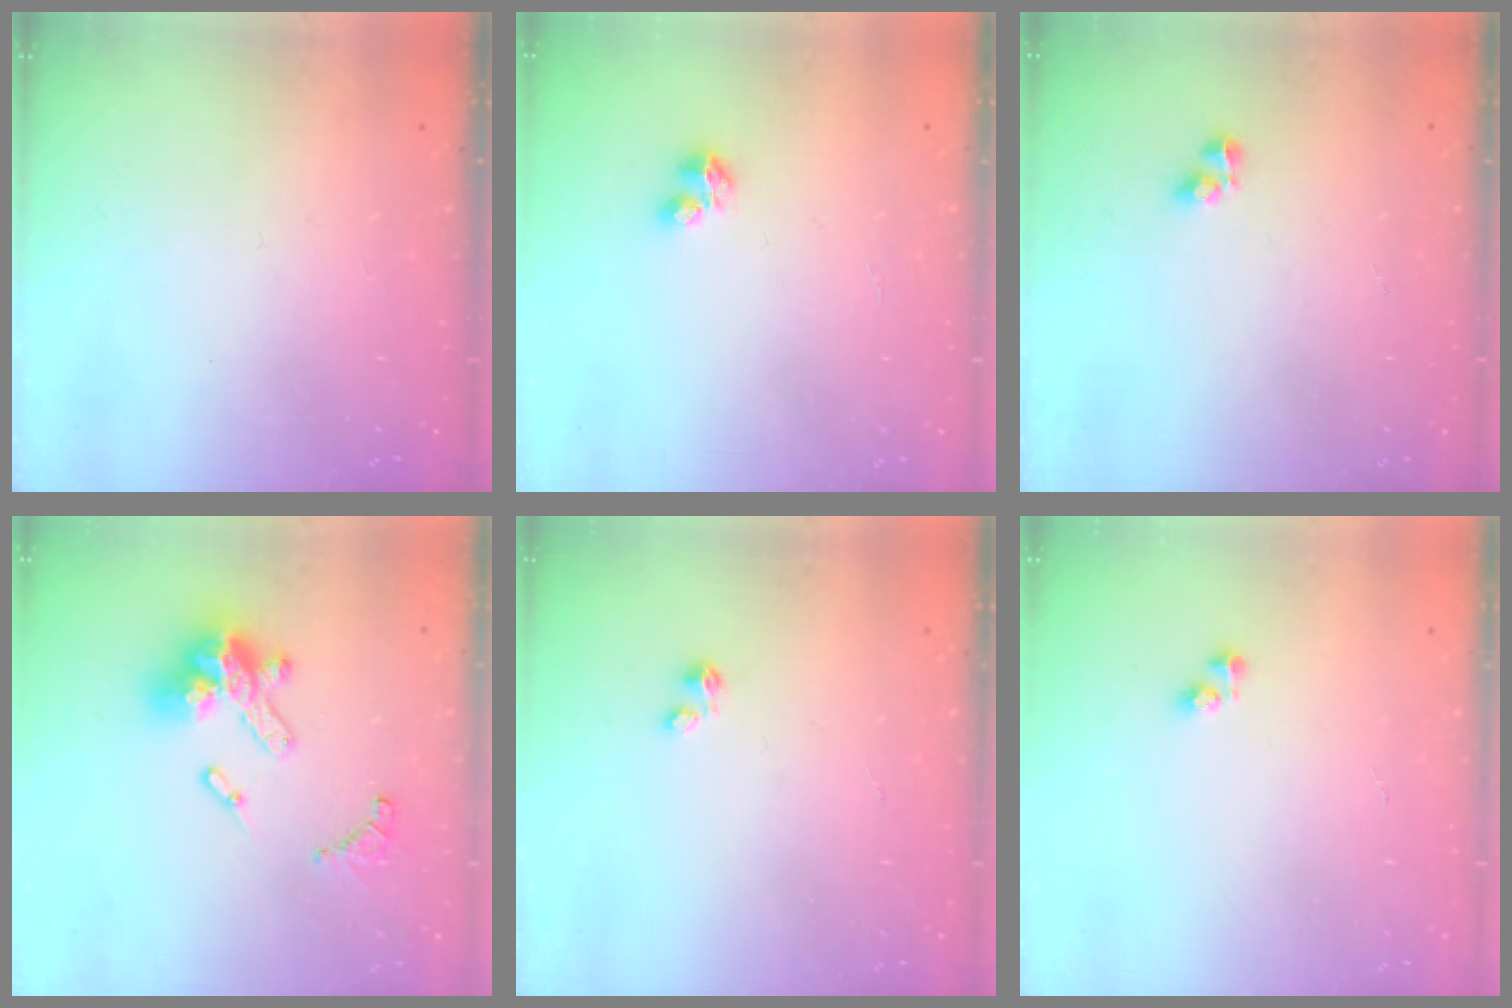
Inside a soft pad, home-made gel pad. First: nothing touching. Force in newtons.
{"total": 3.2, "press": 3.2, "slide": 0.3}
{"total": 3.0, "press": 3.0, "slide": 0.3}
{"total": 16.2, "press": 16.1, "slide": 1.6}
{"total": 0.0}
{"total": 2.2, "press": 2.2, "slide": 0.3}